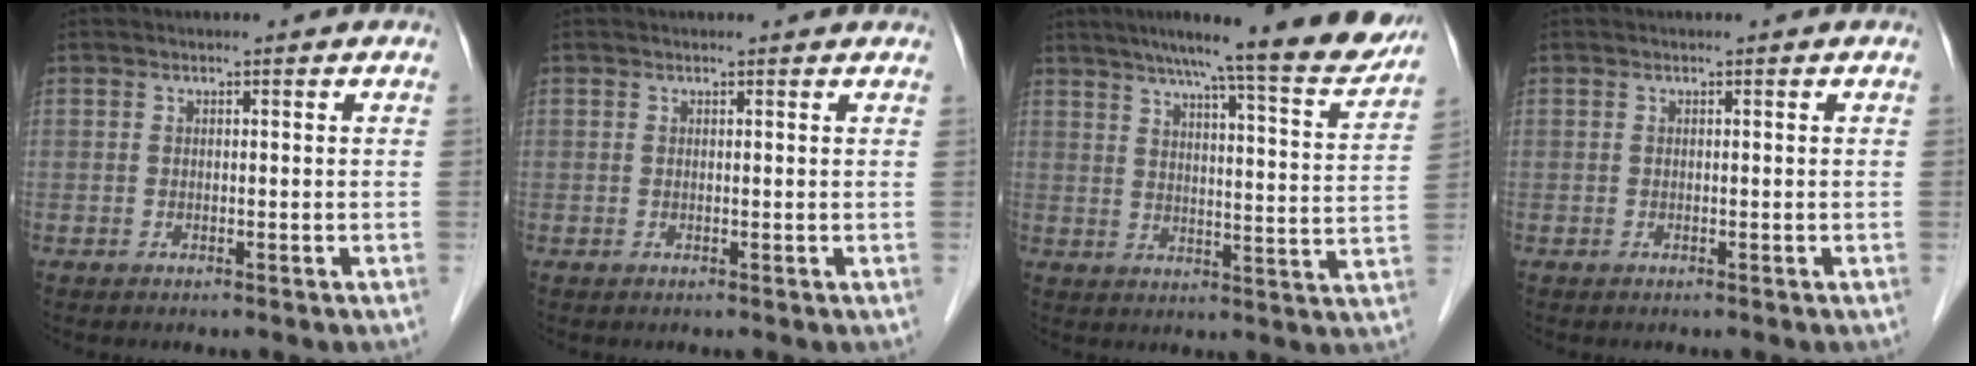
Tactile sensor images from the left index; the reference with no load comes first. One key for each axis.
{"total": 1.2, "fx": 1.1, "fy": 0.2, "fz": 0.1, "tx": -0.011, "ty": 0.004, "tz": 0.007}
{"total": 17.9, "fx": 15.8, "fy": 0.3, "fz": 8.5, "tx": -0.115, "ty": -0.028, "tz": 0.200}
{"total": 0.0}